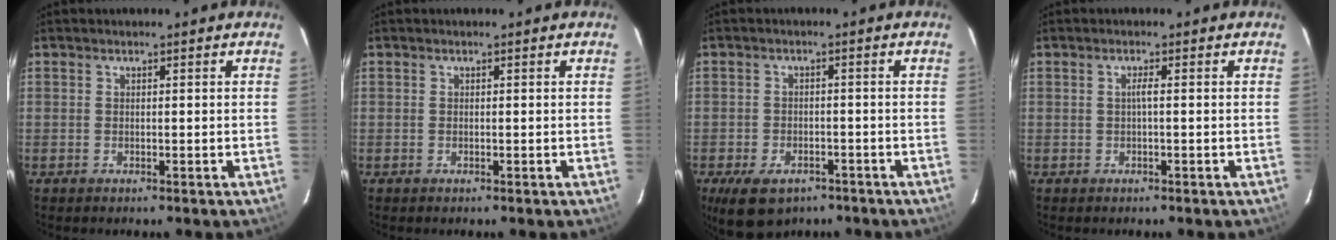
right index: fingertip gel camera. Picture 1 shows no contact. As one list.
[{"total": 0.0}, {"total": 9.0, "force": [-5.9, 5.1, 4.7], "torque": [-0.102, -0.013, -0.086]}, {"total": 1.0, "force": [-0.1, -0.1, 1.0], "torque": [-0.016, 0.003, -0.004]}]